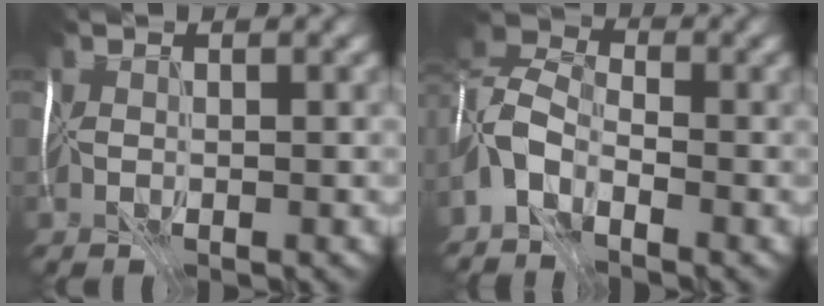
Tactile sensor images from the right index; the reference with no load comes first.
{"total": 3.9, "force": [-3.0, 1.6, 1.8], "torque": [-0.040, 0.011, -0.073]}